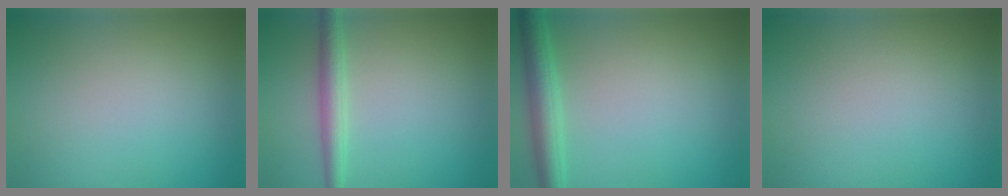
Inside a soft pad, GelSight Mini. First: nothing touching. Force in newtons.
{"total": 2.7, "press": 2.7, "slide": 0.0}
{"total": 3.5, "press": 3.5, "slide": 0.1}
{"total": 0.0}